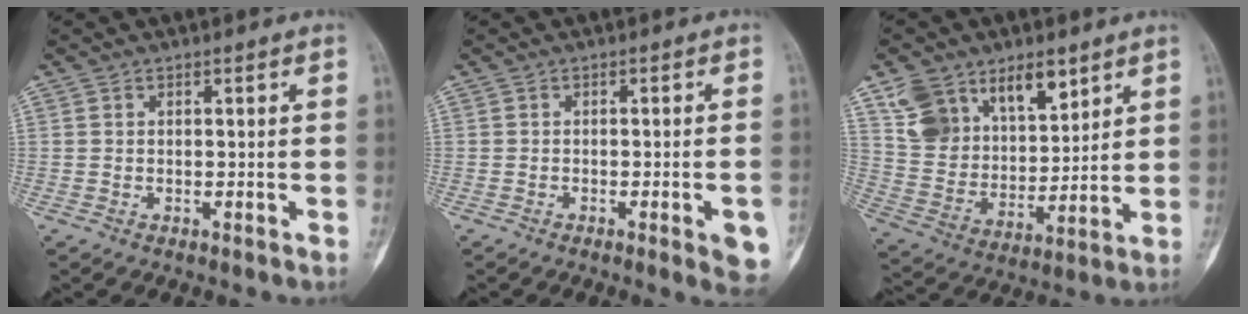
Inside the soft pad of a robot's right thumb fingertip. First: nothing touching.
{"total": 6.4, "force": [-2.6, 1.3, 5.8], "torque": [-0.060, 0.004, -0.028]}
{"total": 15.1, "force": [8.9, 9.2, 8.1], "torque": [-0.108, -0.040, 0.179]}